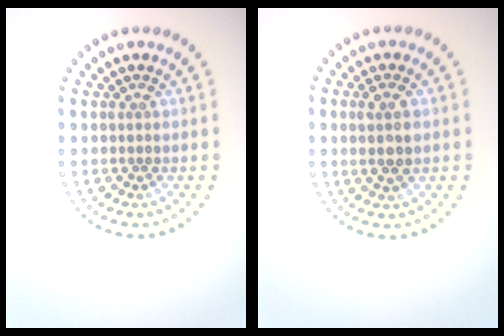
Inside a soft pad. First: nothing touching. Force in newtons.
{"total": 2.2, "press": 2.0, "slide": 0.7}